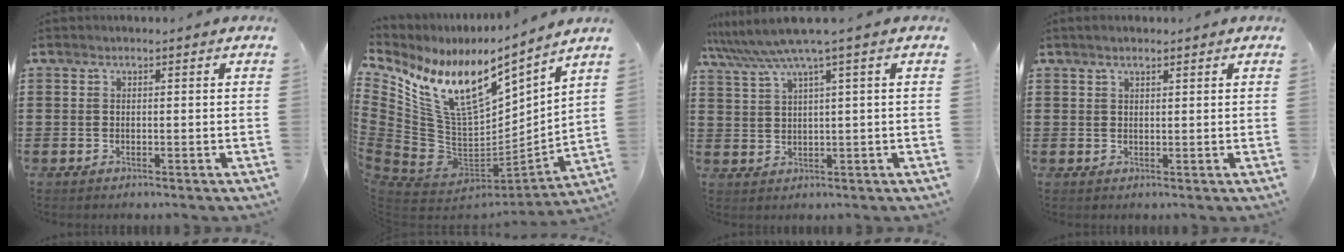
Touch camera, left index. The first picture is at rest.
{"total": 14.2, "force": [7.4, 6.7, 10.1], "torque": [-0.238, -0.056, 0.127]}
{"total": 4.8, "force": [2.9, -0.5, 3.9], "torque": [-0.092, -0.017, 0.044]}
{"total": 1.3, "force": [1.0, 0.2, 0.8], "torque": [-0.016, 0.002, 0.018]}